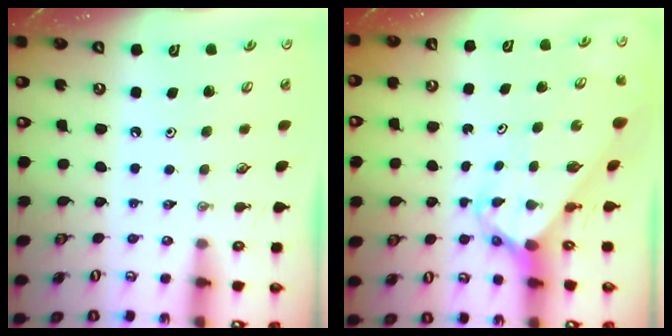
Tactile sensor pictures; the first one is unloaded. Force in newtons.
{"total": 3.9, "press": 3.9, "slide": 0.2}